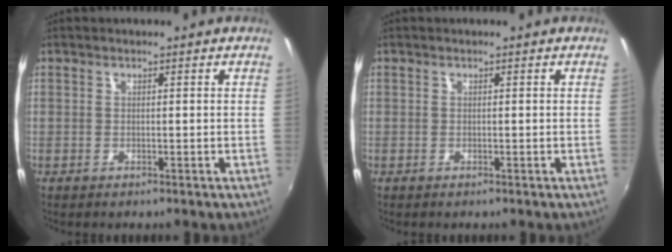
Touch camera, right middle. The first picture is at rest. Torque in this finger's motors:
{"motor_torque": [0.02, -0.06, 0.01, 0.00]}